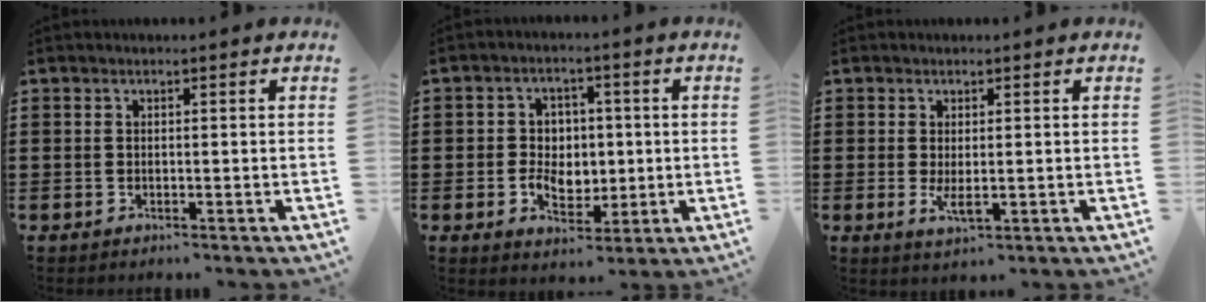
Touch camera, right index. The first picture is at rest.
{"total": 5.2, "force": [-0.2, 4.6, 2.6], "torque": [-0.045, 0.010, -0.008]}
{"total": 2.8, "force": [0.2, 0.9, 2.7], "torque": [-0.058, -0.005, 0.002]}